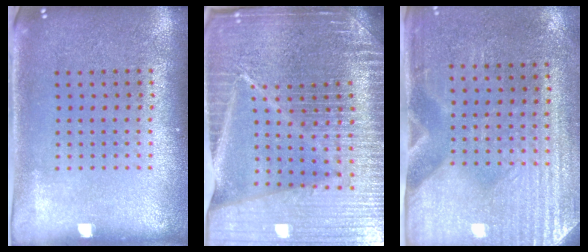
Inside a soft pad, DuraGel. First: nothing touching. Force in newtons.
{"total": 6.5, "press": 5.7, "slide": 3.3}
{"total": 2.9, "press": 2.6, "slide": 1.5}